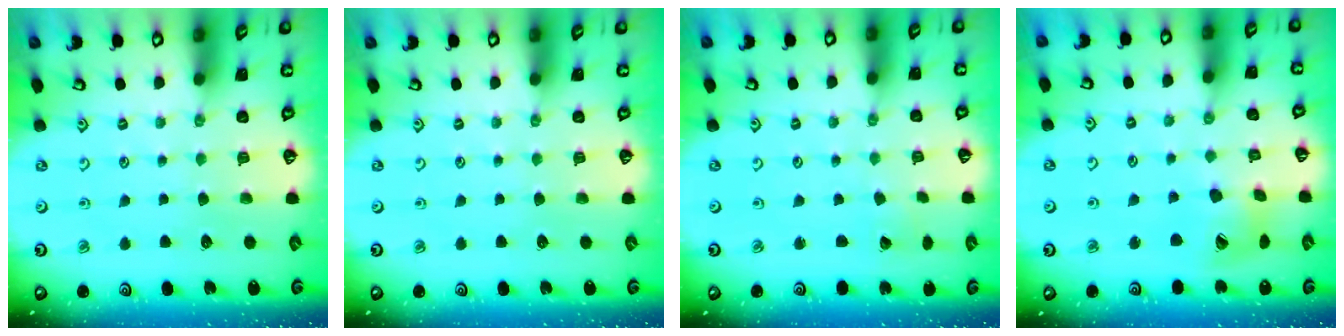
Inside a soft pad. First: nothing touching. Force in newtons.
{"total": 0.0}
{"total": 1.3, "press": 1.3, "slide": 0.1}
{"total": 13.4, "press": 13.3, "slide": 1.5}